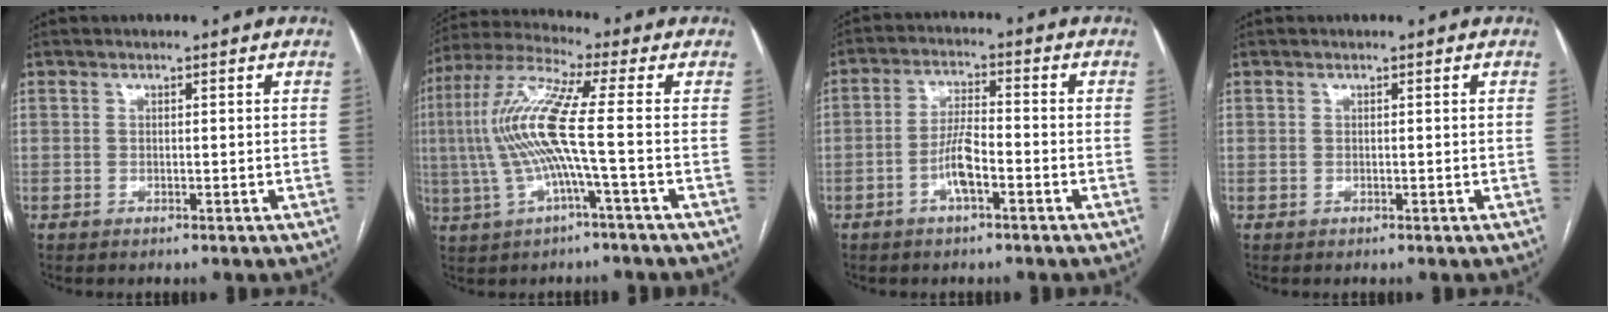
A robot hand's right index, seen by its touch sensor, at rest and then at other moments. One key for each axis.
{"total": 11.3, "fx": -0.9, "fy": 0.0, "fz": 11.2, "tx": -0.245, "ty": 0.017, "tz": -0.024}
{"total": 5.5, "fx": -2.2, "fy": 1.2, "fz": 4.8, "tx": -0.100, "ty": 0.008, "tz": -0.043}
{"total": 0.0}